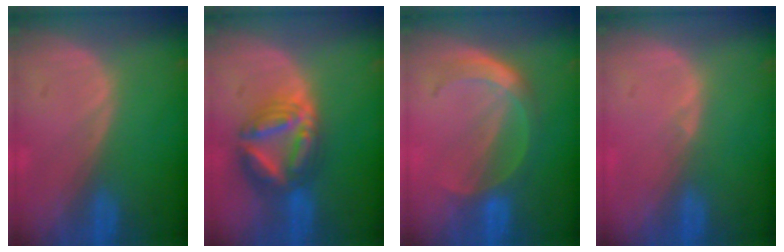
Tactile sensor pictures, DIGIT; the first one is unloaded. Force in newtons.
{"total": 8.1, "press": 8.1, "slide": 0.8}
{"total": 5.8, "press": 5.1, "slide": 2.6}
{"total": 0.6, "press": 0.5, "slide": 0.3}